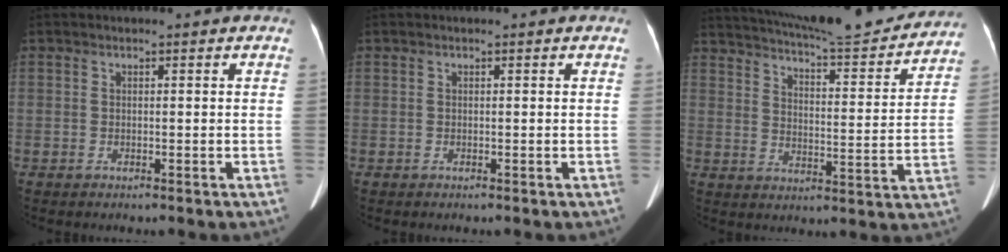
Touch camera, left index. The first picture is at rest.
{"total": 0.0}
{"total": 23.8, "force": [21.6, 2.9, 9.5], "torque": [-0.154, -0.050, 0.281]}